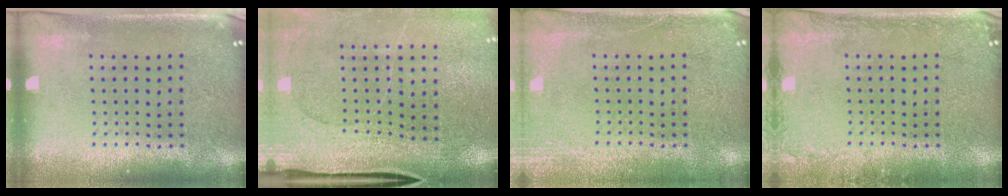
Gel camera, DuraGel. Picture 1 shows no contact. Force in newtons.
{"total": 3.0, "press": 2.8, "slide": 1.1}
{"total": 2.8, "press": 2.7, "slide": 0.4}
{"total": 1.6, "press": 1.6, "slide": 0.3}